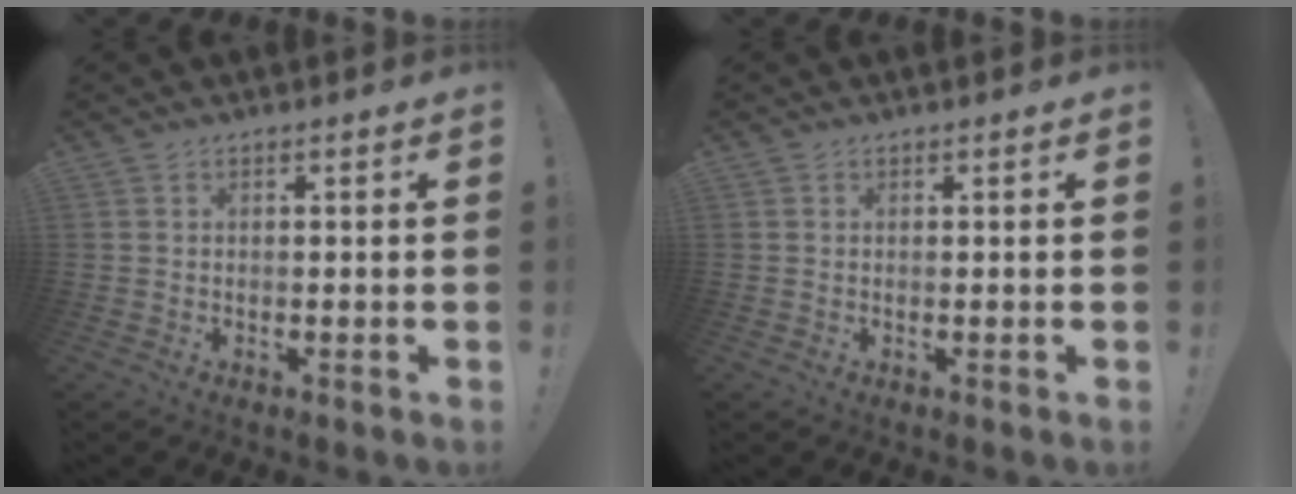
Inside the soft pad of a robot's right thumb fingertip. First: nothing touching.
{"total": 0.0}